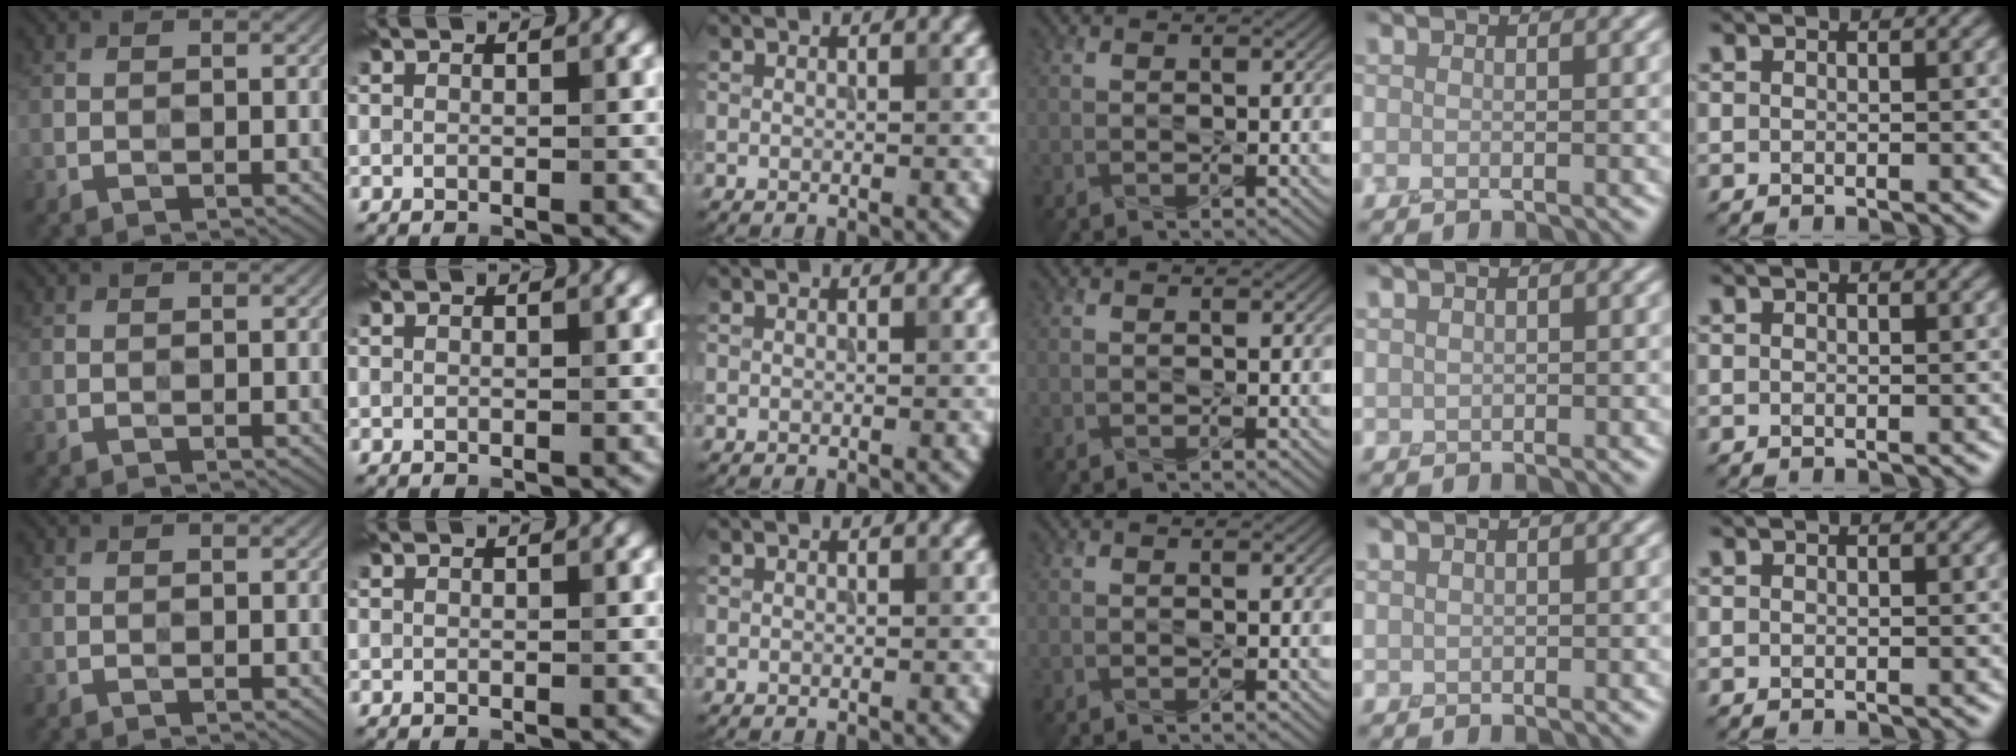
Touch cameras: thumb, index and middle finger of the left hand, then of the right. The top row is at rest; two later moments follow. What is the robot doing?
{"motion": "press", "object": "sticky note"}